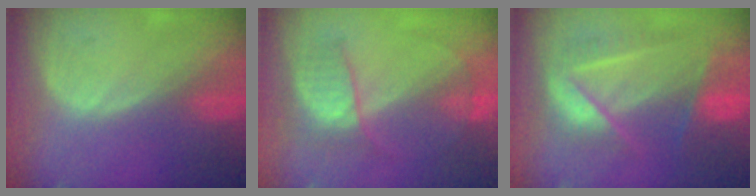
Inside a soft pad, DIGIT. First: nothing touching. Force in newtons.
{"total": 5.8, "press": 5.7, "slide": 1.4}
{"total": 8.2, "press": 7.8, "slide": 2.5}